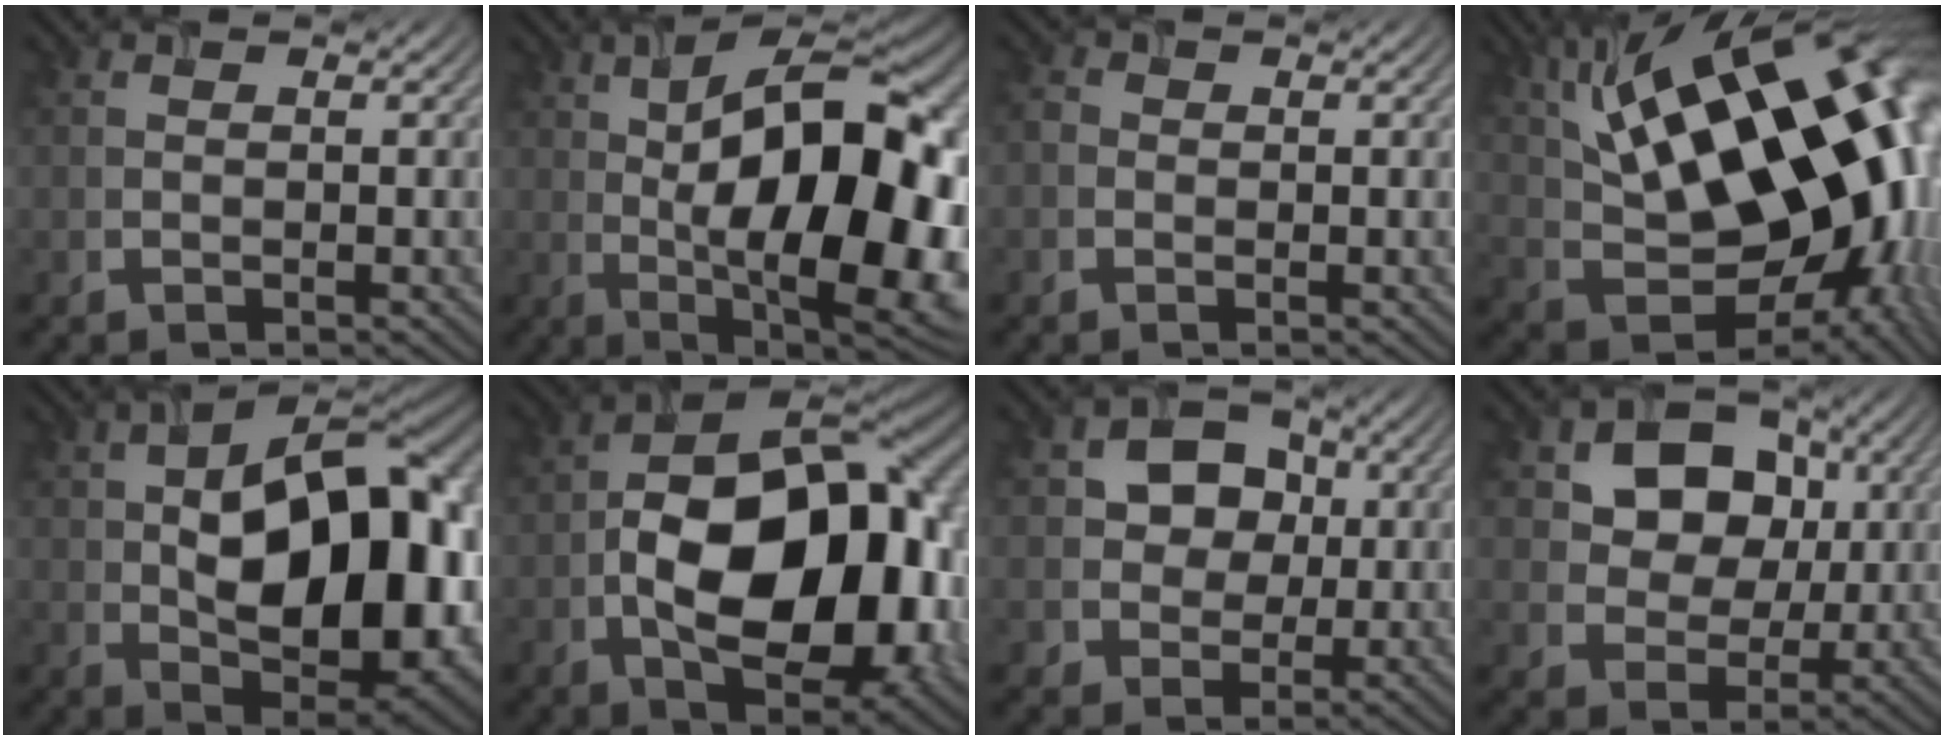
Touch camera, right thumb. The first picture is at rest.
{"total": 20.4, "force": [1.1, 8.6, 18.5], "torque": [-0.257, 0.029, -0.003]}
{"total": 1.2, "force": [-0.3, 1.1, 0.4], "torque": [-0.008, -0.003, -0.011]}
{"total": 22.2, "force": [5.8, 11.7, 18.0], "torque": [-0.290, 0.032, 0.102]}
{"total": 19.7, "force": [1.1, 10.9, 16.3], "torque": [-0.227, 0.005, 0.011]}
{"total": 18.5, "force": [-1.9, 10.9, 14.8], "torque": [-0.242, -0.012, -0.030]}
{"total": 8.8, "force": [1.6, 7.5, 4.3], "torque": [-0.085, 0.020, 0.008]}
{"total": 11.5, "force": [3.7, 9.1, 6.0], "torque": [-0.132, 0.008, 0.063]}